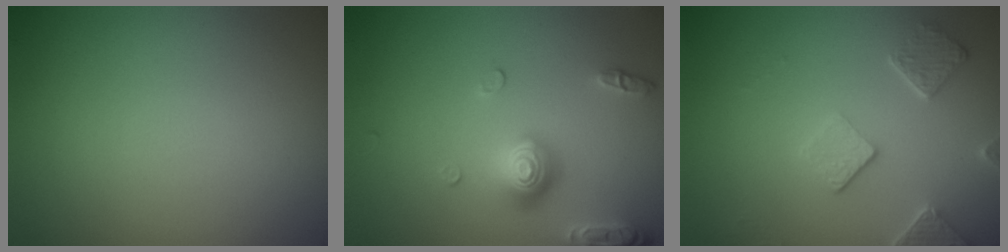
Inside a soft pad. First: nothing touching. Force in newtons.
{"total": 3.8, "press": 2.9, "slide": 2.4}
{"total": 2.8, "press": 2.7, "slide": 0.6}